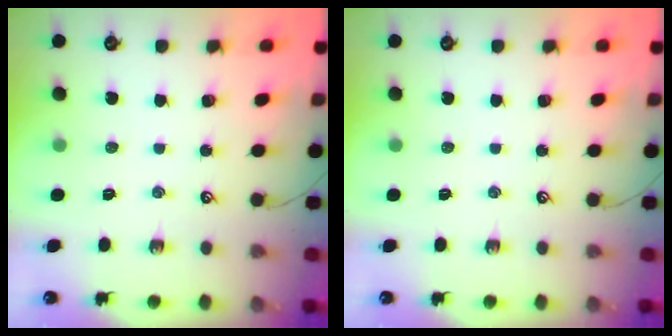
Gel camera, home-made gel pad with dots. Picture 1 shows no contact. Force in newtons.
{"total": 0.0}